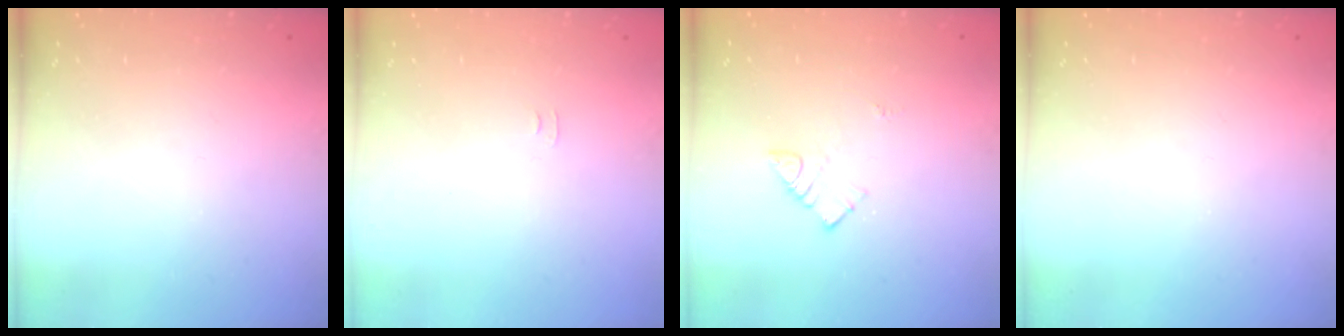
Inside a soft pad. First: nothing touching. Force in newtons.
{"total": 3.7, "press": 3.7, "slide": 0.4}
{"total": 5.2, "press": 5.2, "slide": 0.2}
{"total": 0.0}